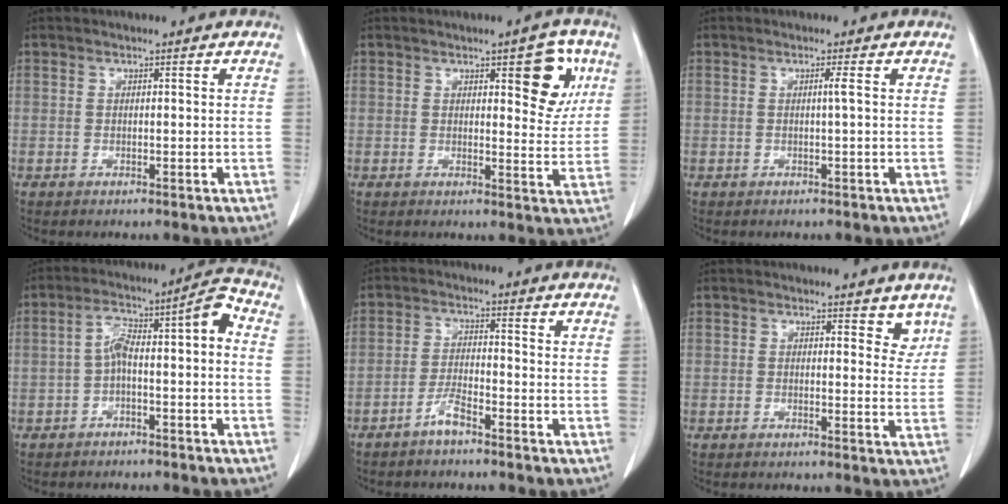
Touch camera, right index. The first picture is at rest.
{"total": 6.9, "force": [3.0, 2.3, 5.8], "torque": [-0.062, 0.001, 0.033]}
{"total": 1.0, "force": [0.1, -0.3, 0.9], "torque": [-0.013, 0.001, 0.000]}
{"total": 8.3, "force": [-1.2, 2.0, 8.0], "torque": [-0.130, 0.048, -0.020]}
{"total": 3.2, "force": [-2.6, 0.2, 1.9], "torque": [-0.042, 0.003, -0.051]}
{"total": 3.3, "force": [2.4, 1.8, 1.3], "torque": [0.004, -0.012, 0.024]}